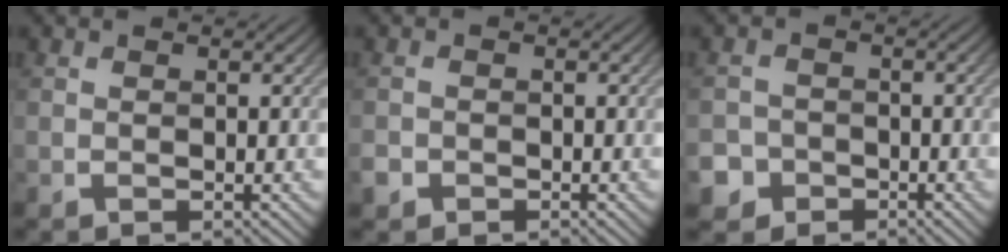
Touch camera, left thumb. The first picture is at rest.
{"total": 1.6, "force": [-1.1, 1.2, 0.4], "torque": [-0.009, -0.005, -0.026]}
{"total": 4.0, "force": [-2.4, 3.2, 0.5], "torque": [-0.001, -0.002, -0.051]}